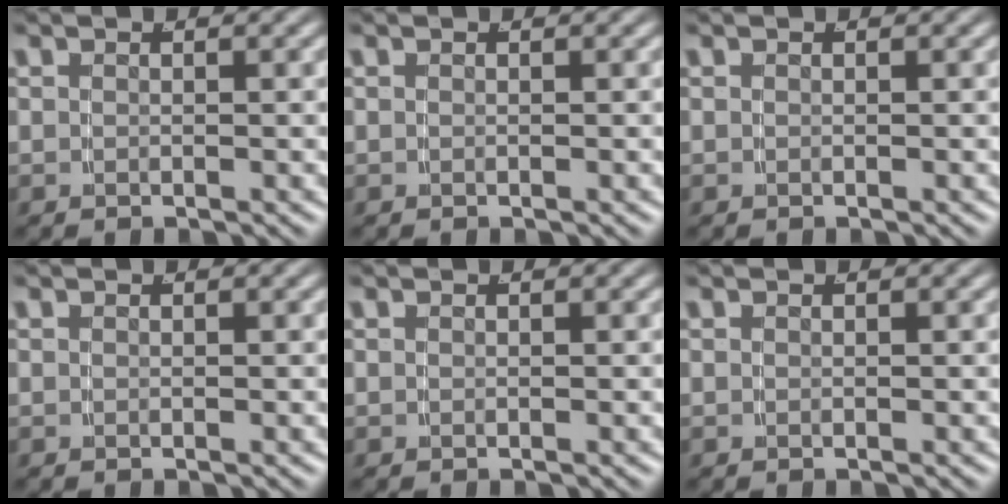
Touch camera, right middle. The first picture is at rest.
{"total": 0.0}
{"total": 0.0}
{"total": 0.0}
{"total": 0.0}
{"total": 0.0}